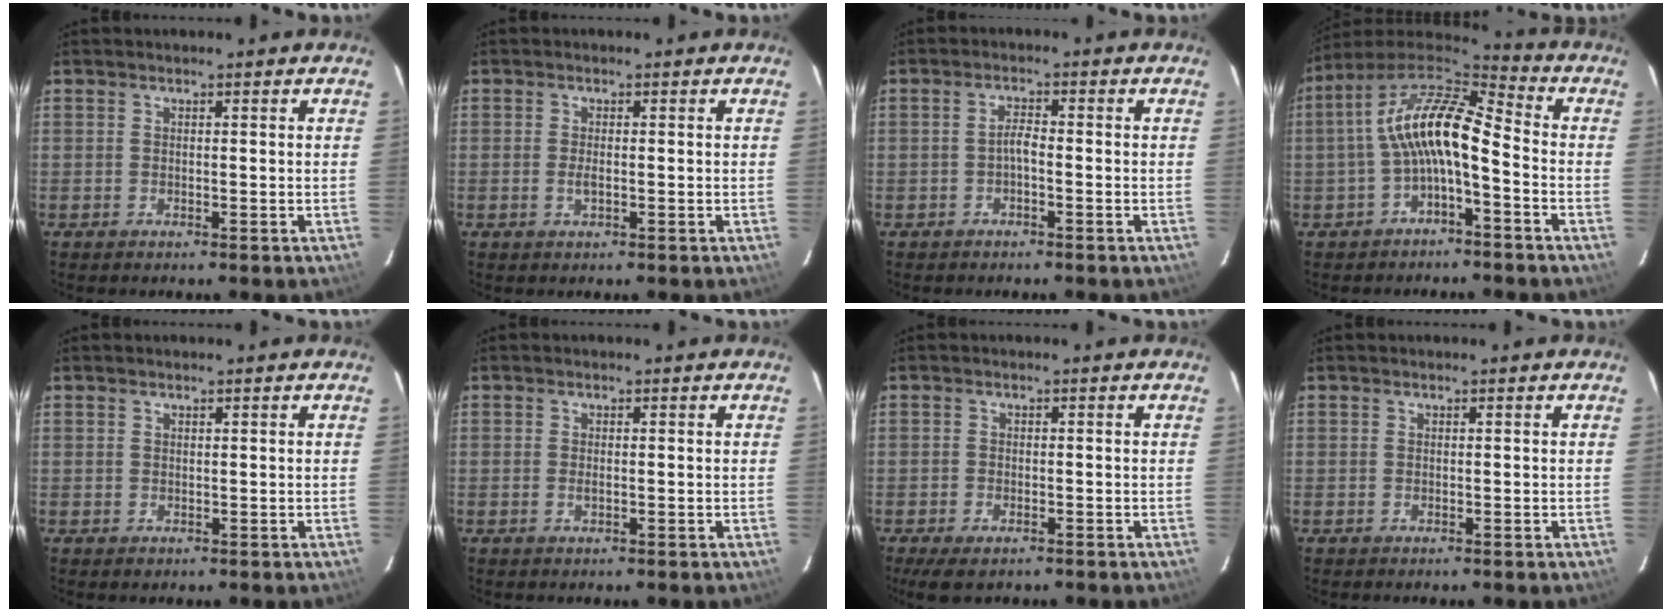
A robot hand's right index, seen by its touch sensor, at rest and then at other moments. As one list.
[{"total": 1.5, "force": [-0.3, 0.5, 1.4], "torque": [-0.029, 0.000, -0.006]}, {"total": 1.8, "force": [-0.9, 0.4, 1.5], "torque": [-0.030, 0.007, -0.018]}, {"total": 12.7, "force": [-2.4, 4.5, 11.7], "torque": [-0.231, 0.021, -0.050]}, {"total": 0.8, "force": [0.2, 0.8, 0.0], "torque": [0.005, 0.003, 0.003]}, {"total": 0.9, "force": [-0.2, 0.3, 0.8], "torque": [-0.016, 0.001, -0.004]}, {"total": 4.7, "force": [-3.2, 2.0, 2.8], "torque": [-0.063, -0.018, -0.054]}, {"total": 0.0}]